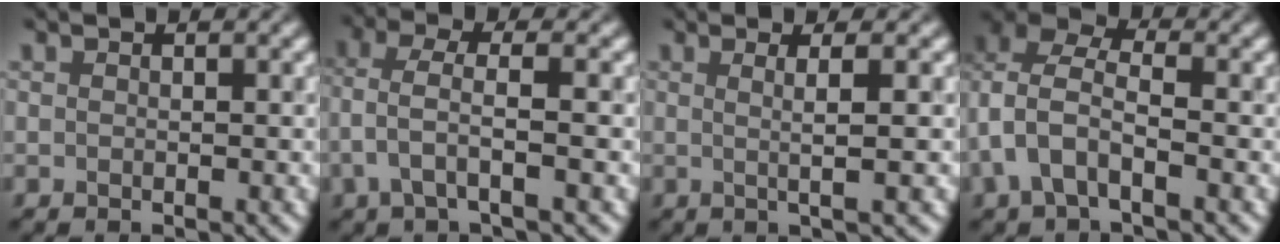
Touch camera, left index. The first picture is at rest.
{"total": 2.8, "force": [-0.4, 0.9, 2.7], "torque": [-0.062, 0.014, -0.009]}
{"total": 3.0, "force": [0.4, 0.7, 2.8], "torque": [-0.040, 0.005, -0.008]}
{"total": 5.7, "force": [-0.9, 3.6, 4.3], "torque": [-0.092, 0.015, -0.026]}